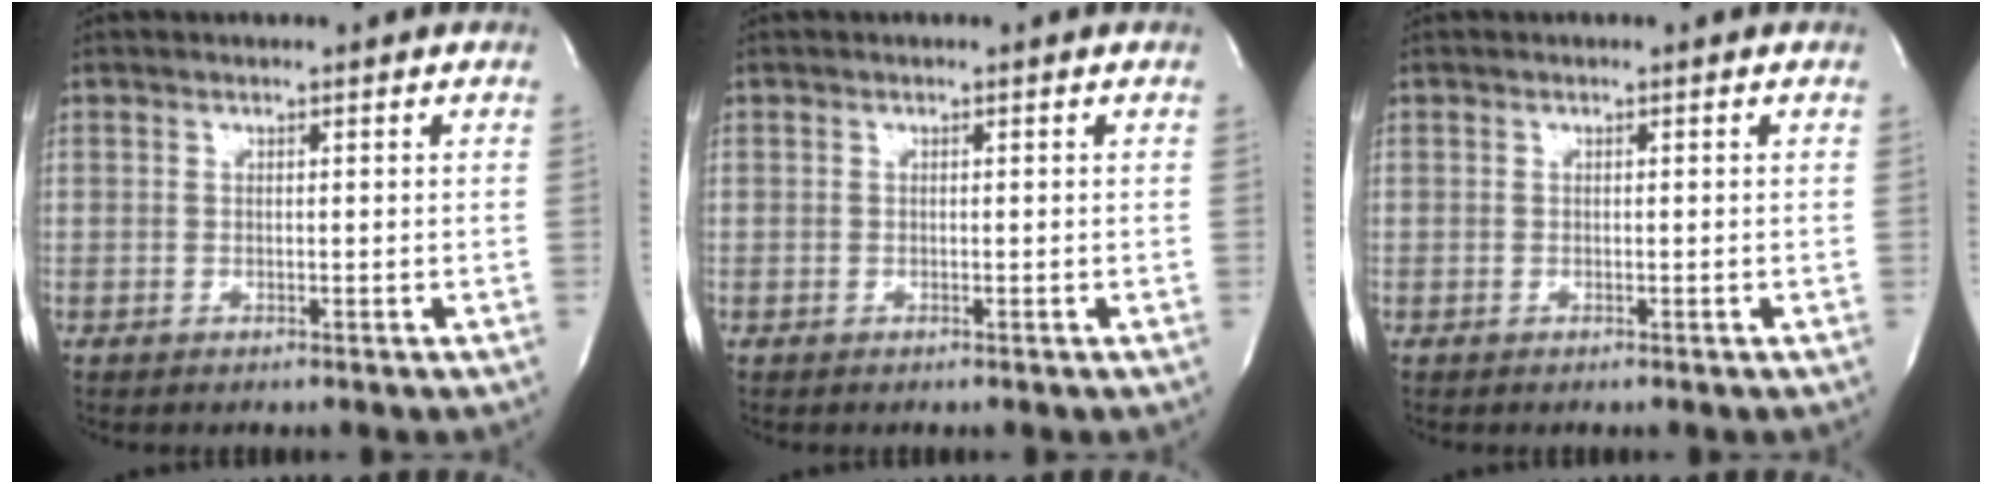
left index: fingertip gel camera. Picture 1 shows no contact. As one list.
[{"total": 0.0}, {"total": 0.0}]